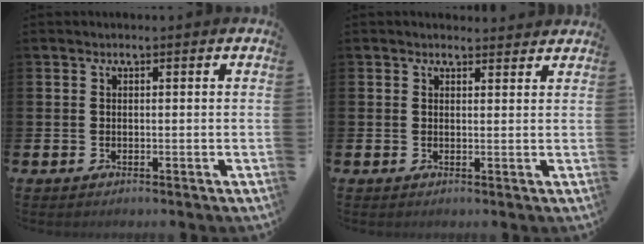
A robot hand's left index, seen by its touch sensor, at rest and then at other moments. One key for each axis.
{"total": 1.4, "fx": 1.4, "fy": 0.3, "fz": -0.1, "tx": 0.005, "ty": -0.004, "tz": 0.025}